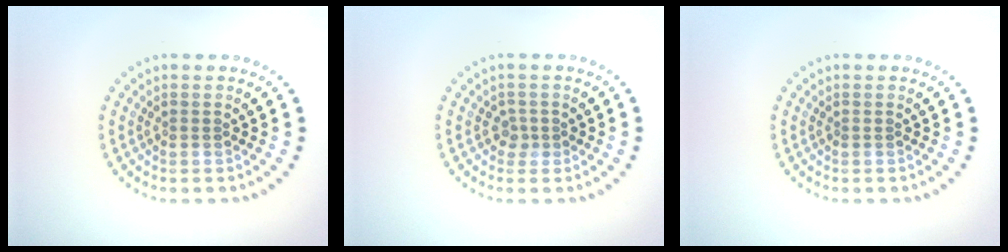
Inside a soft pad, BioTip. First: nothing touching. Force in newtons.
{"total": 1.1, "press": 0.8, "slide": 0.7}
{"total": 0.0}